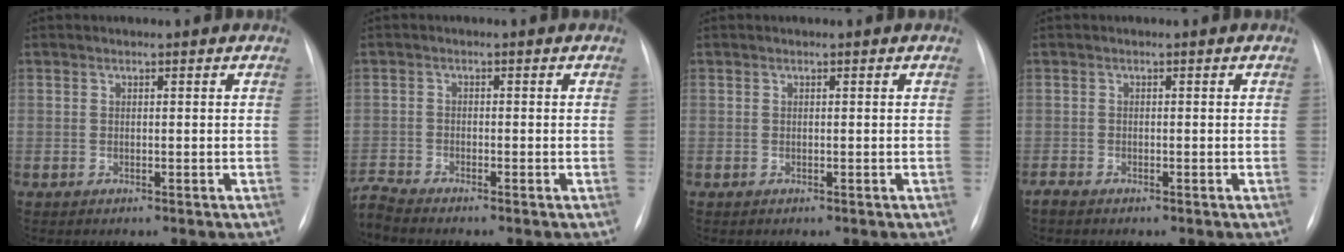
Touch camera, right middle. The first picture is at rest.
{"total": 3.2, "force": [-3.1, -0.8, 0.3], "torque": [-0.017, -0.018, -0.062]}
{"total": 0.0}
{"total": 1.0, "force": [-0.9, 0.2, 0.4], "torque": [-0.015, -0.004, -0.018]}